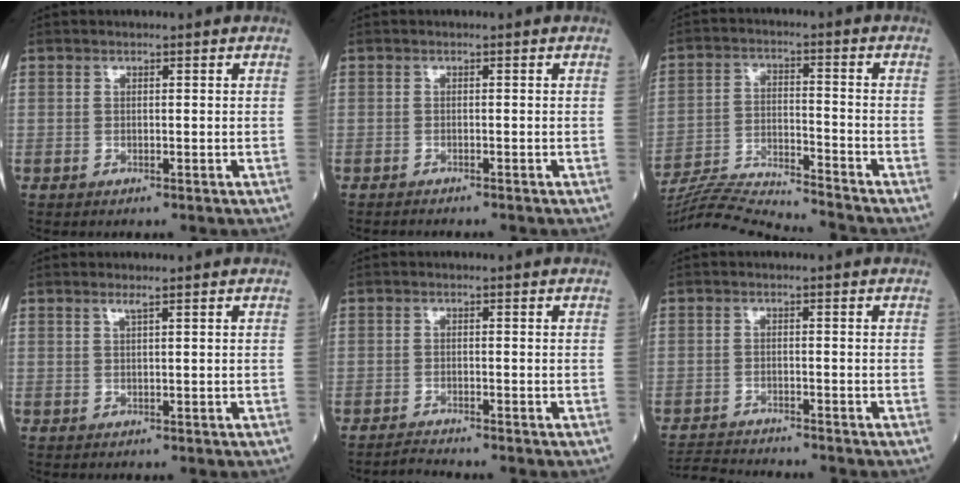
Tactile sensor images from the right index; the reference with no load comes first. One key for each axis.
{"total": 2.4, "fx": -2.2, "fy": 0.2, "fz": 0.9, "tx": -0.020, "ty": -0.004, "tz": -0.026}
{"total": 14.3, "fx": -13.8, "fy": -1.6, "fz": 3.6, "tx": -0.065, "ty": -0.003, "tz": -0.236}
{"total": 0.7, "fx": 0.5, "fy": -0.2, "fz": 0.6, "tx": -0.021, "ty": 0.000, "tz": 0.014}
{"total": 2.0, "fx": -1.9, "fy": -0.7, "fz": -0.2, "tx": -0.006, "ty": -0.013, "tz": -0.033}
{"total": 6.5, "fx": -6.4, "fy": -0.1, "fz": 1.1, "tx": -0.020, "ty": -0.016, "tz": -0.107}